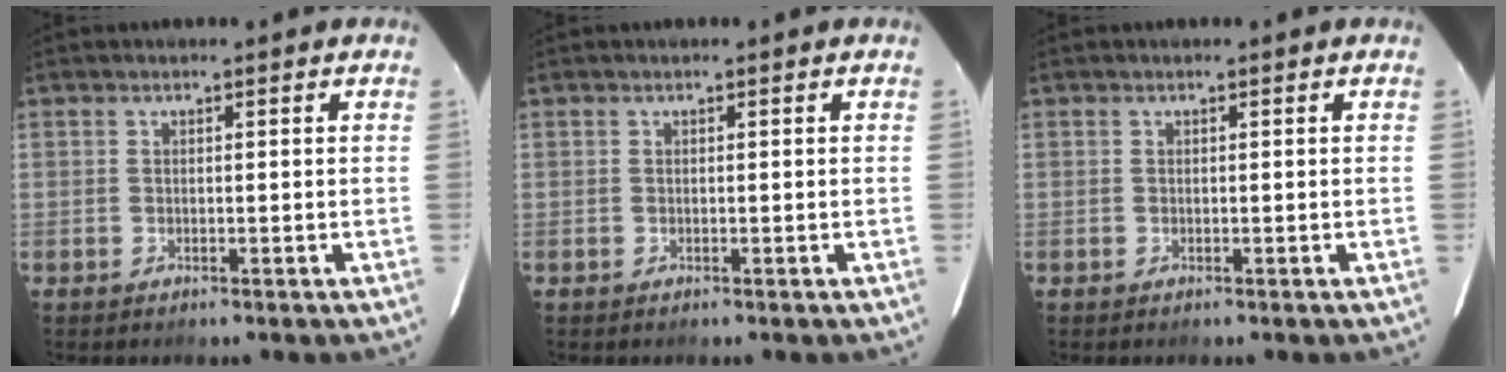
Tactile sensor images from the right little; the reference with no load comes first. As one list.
[{"total": 0.0}, {"total": 0.0}]